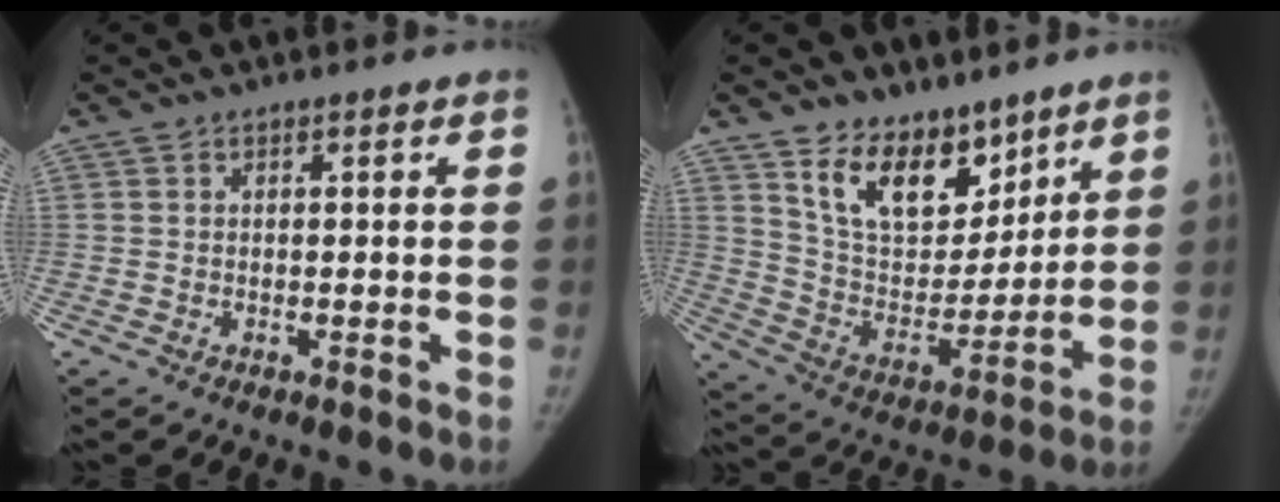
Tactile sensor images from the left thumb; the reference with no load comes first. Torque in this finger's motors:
{"motor_torque": [0.08, 0.04, 0.50, -0.43, 0.15]}